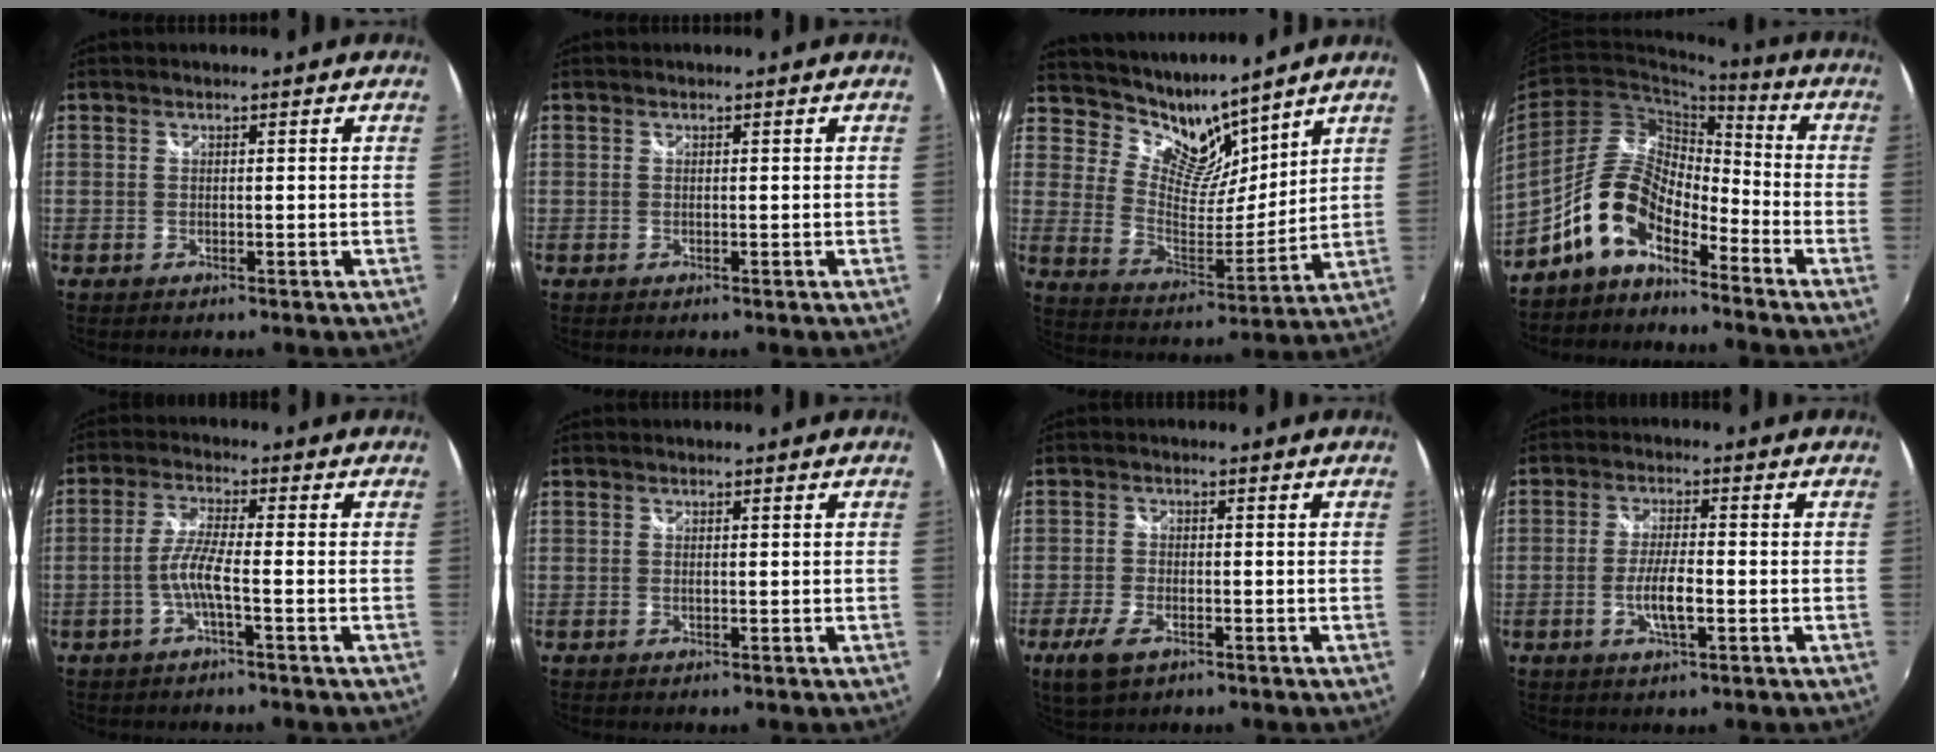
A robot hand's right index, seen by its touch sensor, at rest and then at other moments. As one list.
[{"total": 0.0}, {"total": 11.0, "force": [9.7, 3.9, 3.4], "torque": [-0.064, -0.021, 0.180]}, {"total": 10.6, "force": [-7.3, 4.5, 6.1], "torque": [-0.128, 0.021, -0.146]}, {"total": 4.6, "force": [-1.9, 0.0, 4.2], "torque": [-0.095, 0.004, -0.036]}, {"total": 0.0}, {"total": 6.2, "force": [-3.5, 2.9, 4.2], "torque": [-0.109, -0.013, -0.065]}, {"total": 5.5, "force": [-1.8, 1.1, 5.1], "torque": [-0.102, -0.003, -0.033]}]